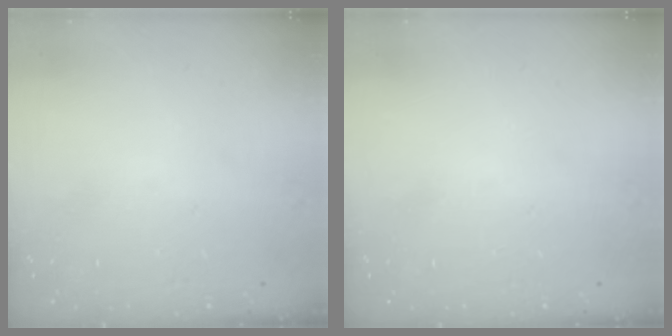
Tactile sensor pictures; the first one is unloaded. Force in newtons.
{"total": 0.0}